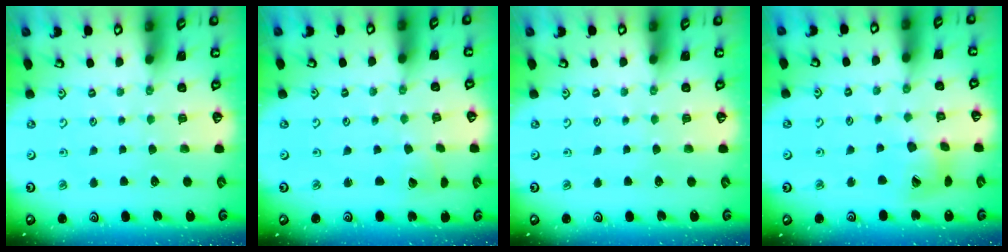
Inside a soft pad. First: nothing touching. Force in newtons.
{"total": 2.4, "press": 2.4, "slide": 0.2}
{"total": 0.0}
{"total": 12.7, "press": 12.6, "slide": 1.4}